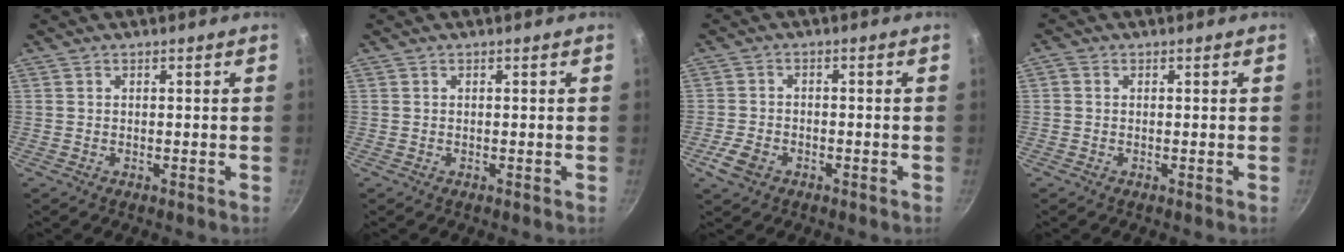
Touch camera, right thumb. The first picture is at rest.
{"total": 0.0}
{"total": 4.8, "force": [-2.4, 3.0, 2.8], "torque": [-0.059, 0.015, -0.047]}
{"total": 0.9, "force": [-0.1, 0.7, 0.6], "torque": [-0.014, 0.004, -0.005]}